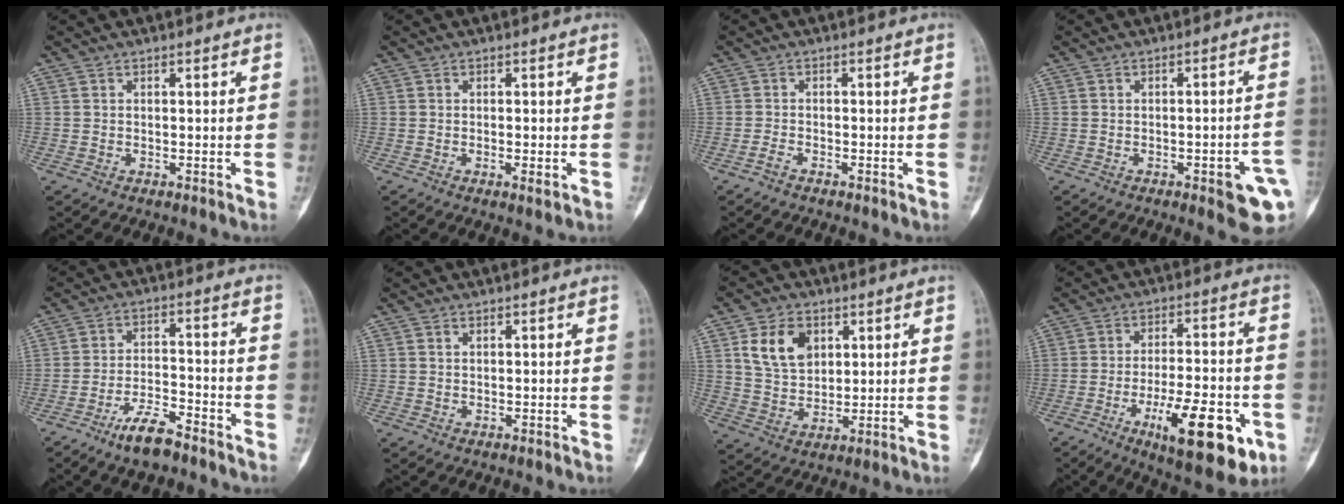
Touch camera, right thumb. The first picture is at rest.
{"total": 1.7, "force": [-0.5, 0.5, 1.5], "torque": [-0.026, -0.004, -0.008]}
{"total": 1.3, "force": [-1.1, 0.4, 0.6], "torque": [-0.020, 0.006, -0.022]}
{"total": 8.8, "force": [-3.1, 2.4, 7.9], "torque": [-0.086, 0.015, -0.031]}
{"total": 1.5, "force": [-1.0, 0.2, 1.1], "torque": [-0.025, 0.001, -0.020]}
{"total": 0.7, "force": [0.4, 0.5, 0.4], "torque": [-0.005, -0.001, 0.007]}
{"total": 9.9, "force": [3.8, 7.0, 5.9], "torque": [-0.084, -0.014, 0.076]}
{"total": 17.9, "force": [-7.0, 6.1, 15.2], "torque": [-0.214, 0.013, -0.098]}